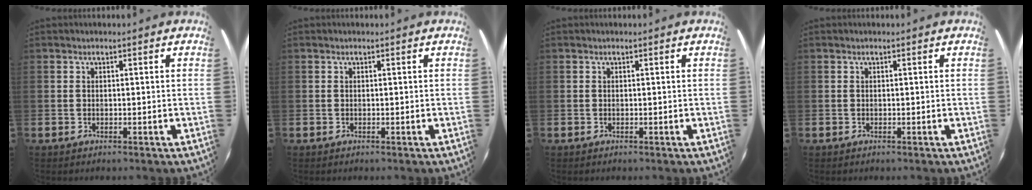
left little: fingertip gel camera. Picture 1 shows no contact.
{"total": 0.0}
{"total": 0.0}
{"total": 0.0}